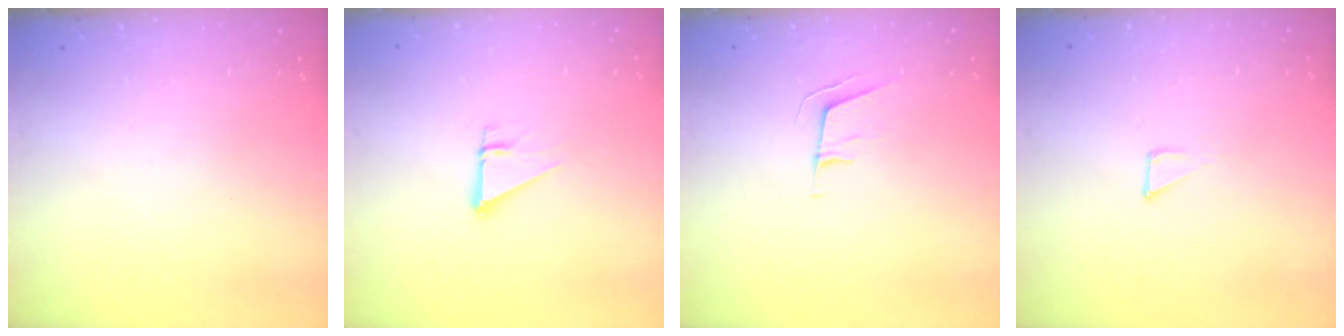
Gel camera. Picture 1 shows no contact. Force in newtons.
{"total": 2.7, "press": 2.7, "slide": 0.2}
{"total": 6.1, "press": 5.5, "slide": 2.7}
{"total": 1.3, "press": 1.3, "slide": 0.0}